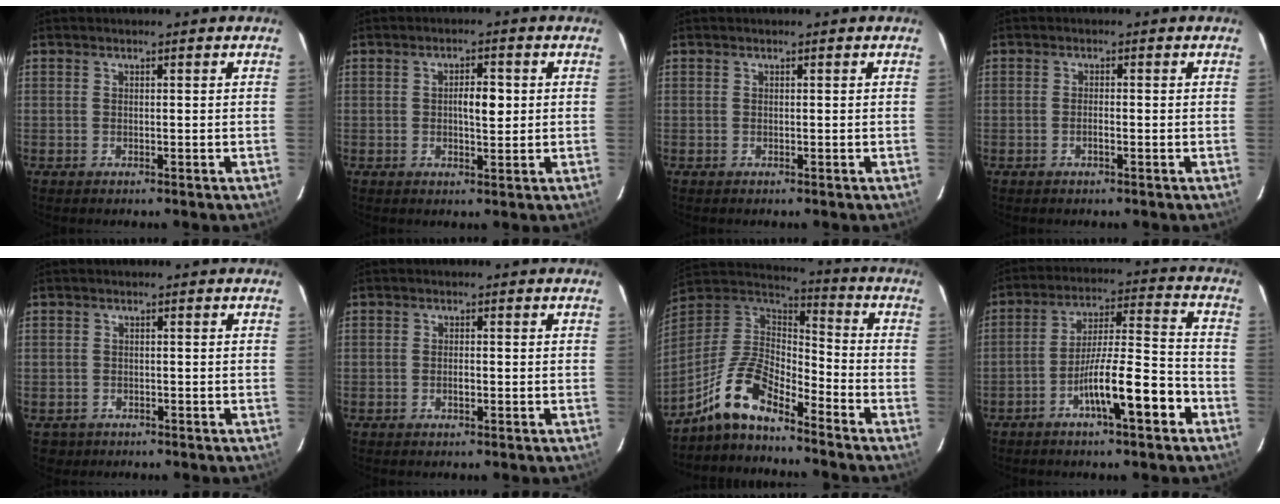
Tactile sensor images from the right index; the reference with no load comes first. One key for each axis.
{"total": 3.7, "fx": 0.3, "fy": 1.2, "fz": 3.5, "tx": -0.057, "ty": 0.005, "tz": 0.005}
{"total": 0.0}
{"total": 1.1, "fx": -0.5, "fy": 0.1, "fz": 1.0, "tx": -0.019, "ty": 0.002, "tz": -0.009}
{"total": 2.6, "fx": -1.2, "fy": 2.3, "fz": -0.2, "tx": 0.000, "ty": 0.007, "tz": -0.017}
{"total": 1.1, "fx": -0.4, "fy": 0.2, "fz": 1.0, "tx": -0.021, "ty": 0.002, "tz": -0.007}
{"total": 10.5, "fx": -8.0, "fy": 3.2, "fz": 6.0, "tx": -0.138, "ty": 0.030, "tz": -0.153}
{"total": 11.5, "fx": -5.6, "fy": 1.1, "fz": 10.0, "tx": -0.169, "ty": 0.012, "tz": -0.094}